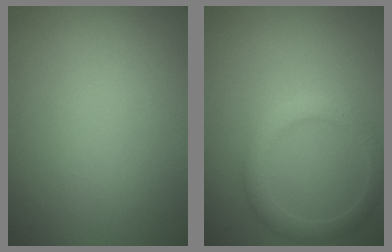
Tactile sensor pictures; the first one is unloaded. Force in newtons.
{"total": 2.5, "press": 2.5, "slide": 0.1}